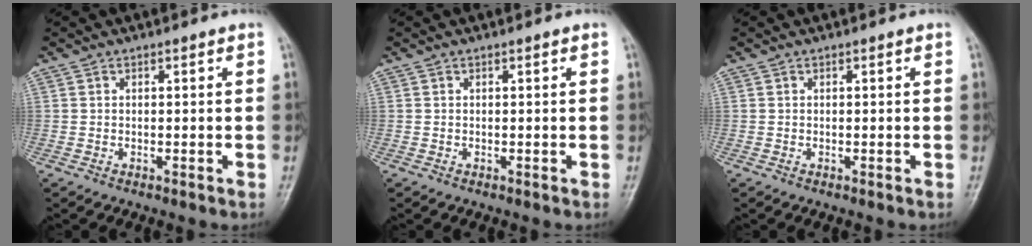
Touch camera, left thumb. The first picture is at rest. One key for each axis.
{"total": 0.0}
{"total": 0.0}